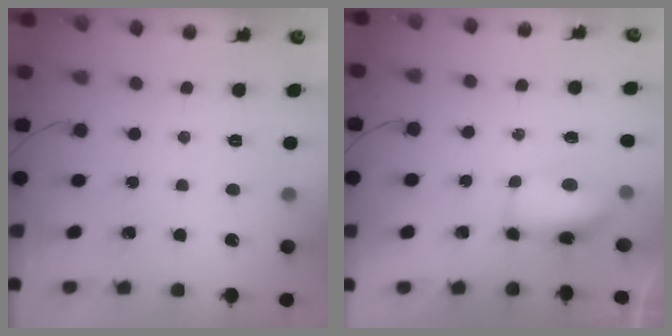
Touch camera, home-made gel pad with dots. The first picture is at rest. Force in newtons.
{"total": 7.1, "press": 6.9, "slide": 1.7}